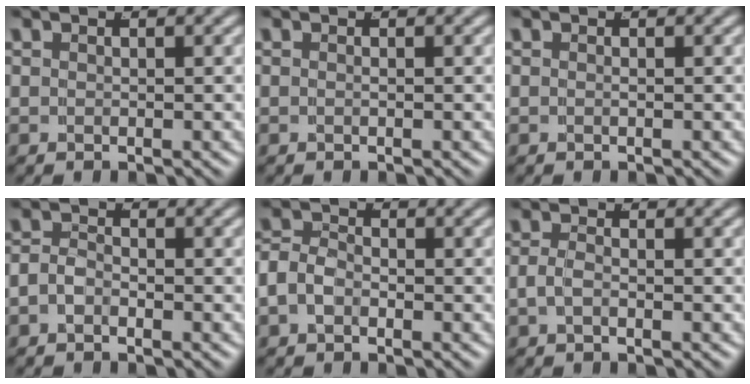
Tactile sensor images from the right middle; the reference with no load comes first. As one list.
[{"total": 0.0}, {"total": 0.0}, {"total": 2.0, "force": [-1.0, 1.4, 1.0], "torque": [-0.030, -0.012, -0.014]}, {"total": 3.1, "force": [-0.8, 2.5, 1.7], "torque": [-0.047, -0.010, -0.012]}, {"total": 1.2, "force": [-0.6, 0.1, 1.1], "torque": [-0.028, -0.009, -0.006]}]